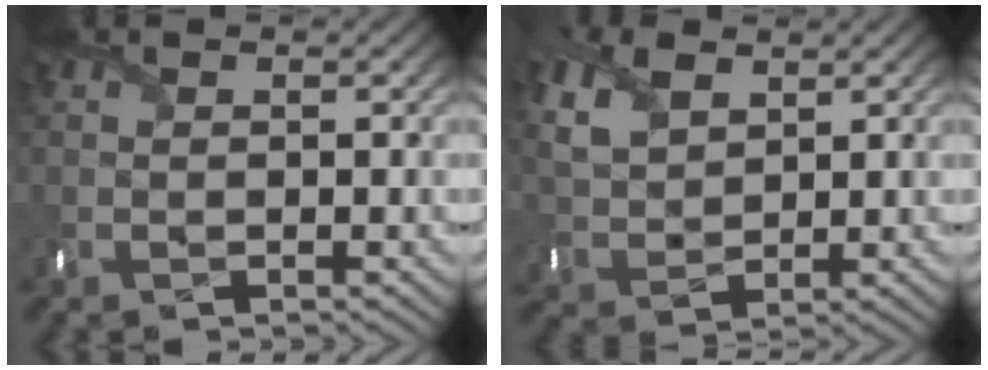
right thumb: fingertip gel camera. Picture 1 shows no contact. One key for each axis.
{"total": 6.2, "fx": 3.0, "fy": 3.8, "fz": 3.9, "tx": -0.123, "ty": 0.007, "tz": 0.061}